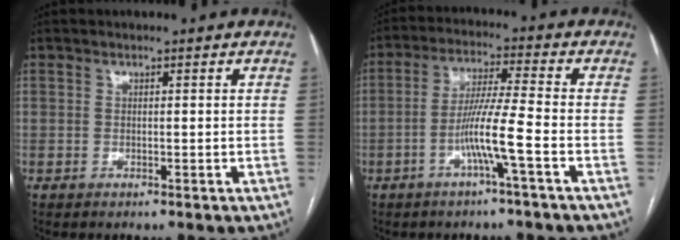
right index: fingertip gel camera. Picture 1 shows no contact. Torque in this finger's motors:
{"motor_torque": [1.18, -0.55, 0.61, 0.14]}